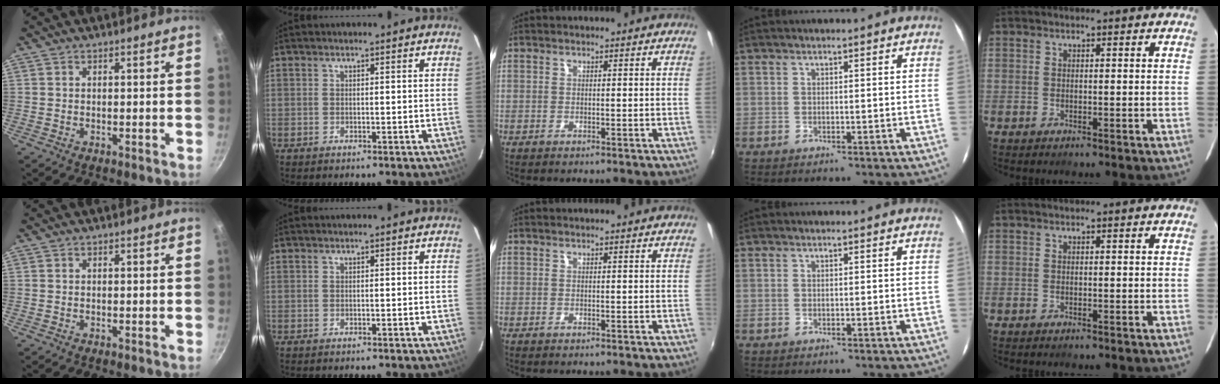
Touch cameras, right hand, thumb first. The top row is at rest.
{}